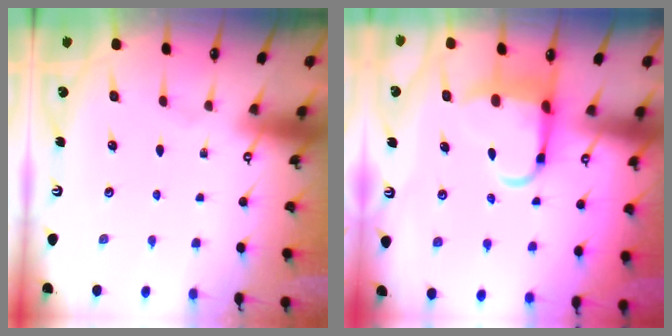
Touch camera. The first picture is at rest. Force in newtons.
{"total": 8.4, "press": 8.0, "slide": 2.5}